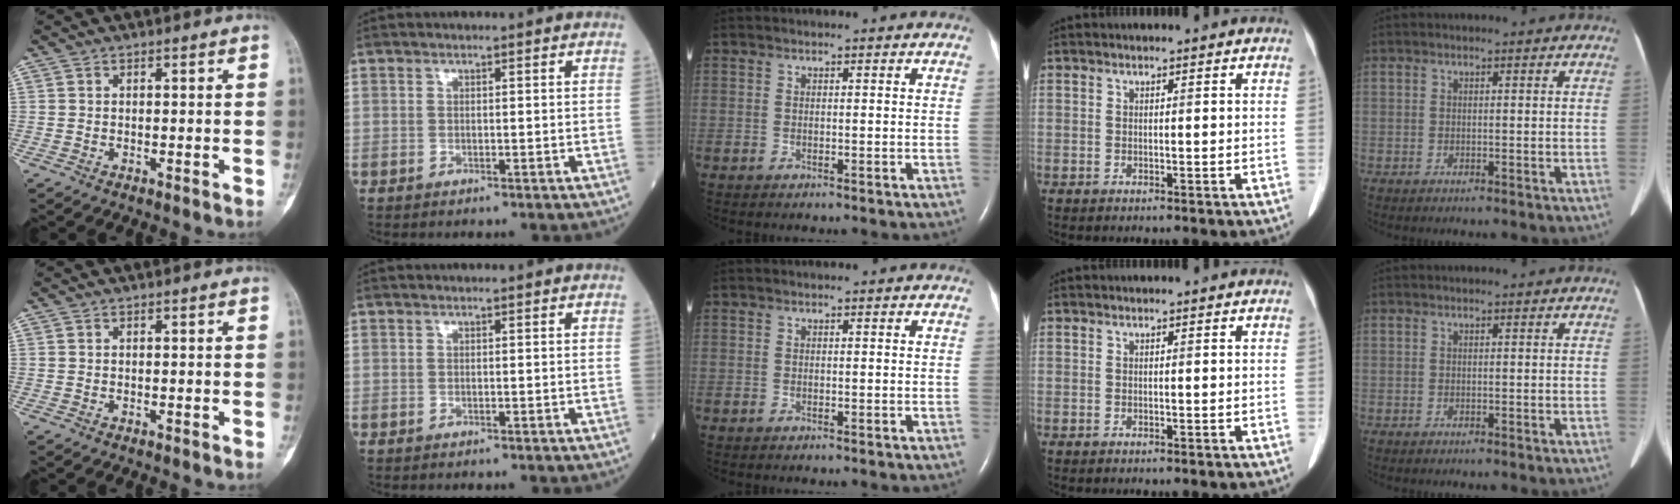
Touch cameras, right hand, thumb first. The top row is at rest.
{}